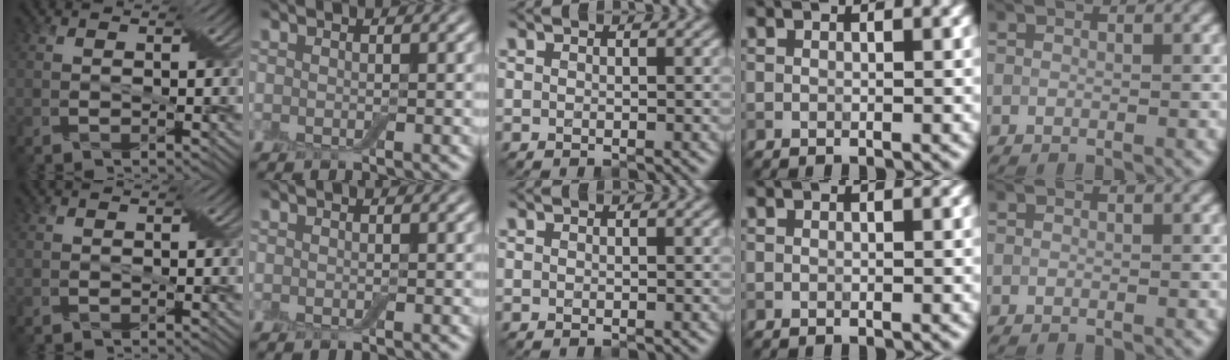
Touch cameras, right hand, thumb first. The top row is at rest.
{}